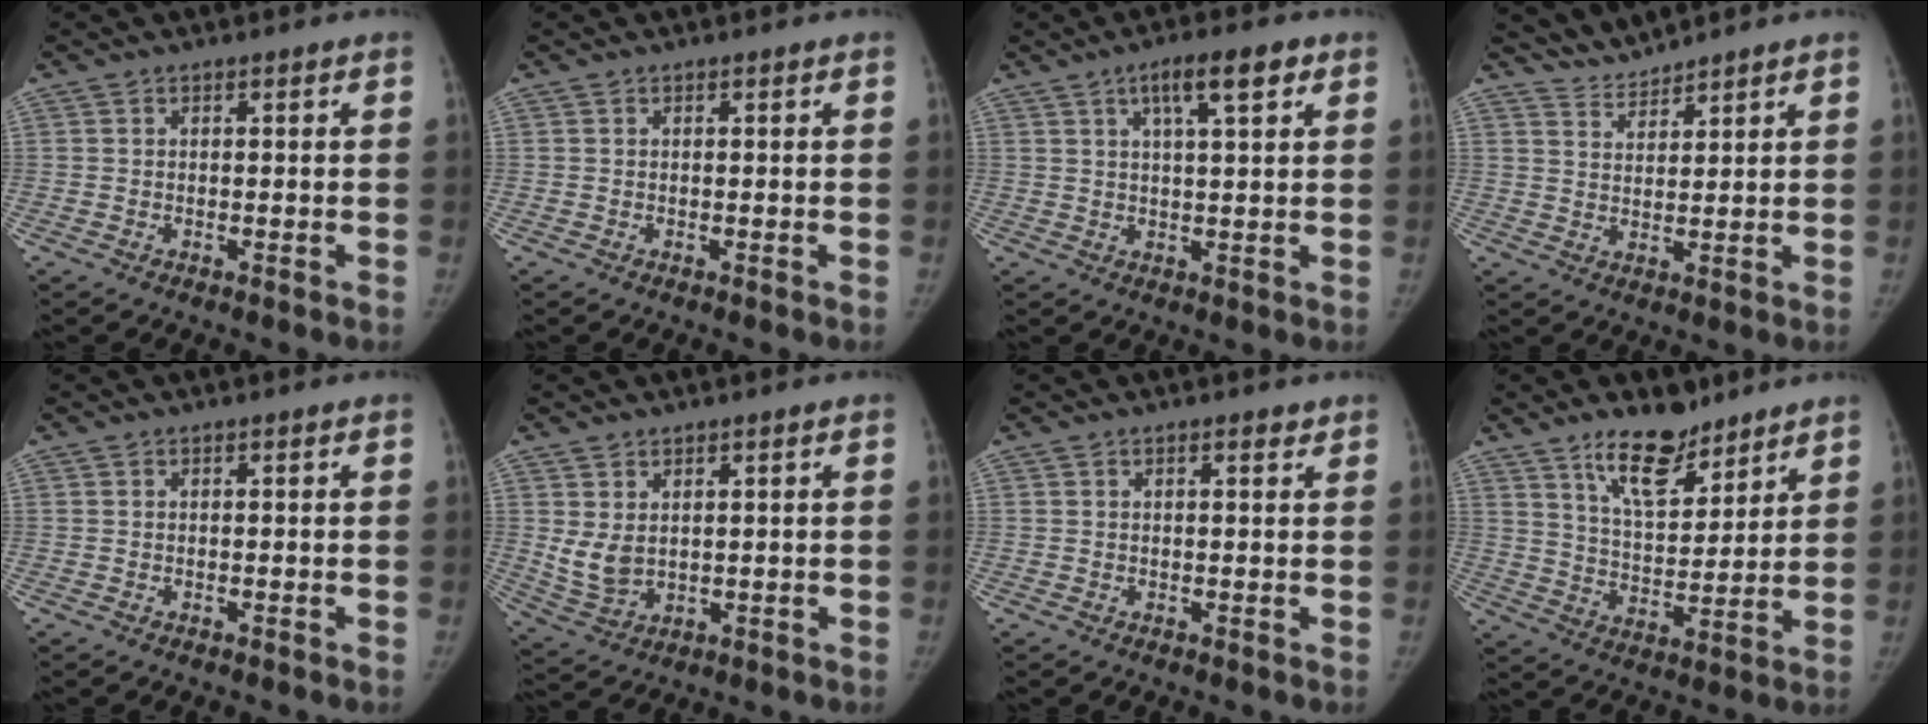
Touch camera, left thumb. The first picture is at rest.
{"total": 0.0}
{"total": 7.2, "force": [3.6, 1.9, 6.0], "torque": [-0.091, -0.003, 0.056]}
{"total": 3.6, "force": [3.6, -0.2, -0.5], "torque": [0.013, -0.018, 0.075]}
{"total": 0.0}
{"total": 5.5, "force": [1.6, 3.6, 3.9], "torque": [-0.070, -0.014, 0.046]}
{"total": 1.4, "force": [0.9, 0.5, 0.9], "torque": [-0.009, -0.004, 0.012]}
{"total": 11.9, "force": [8.6, 5.0, 6.5], "torque": [-0.083, -0.066, 0.154]}